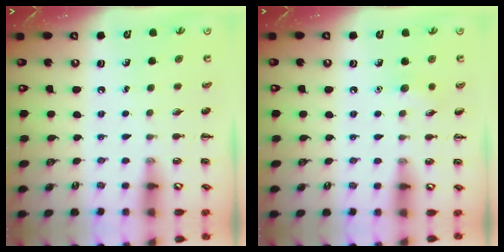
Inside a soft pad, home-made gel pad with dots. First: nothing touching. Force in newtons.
{"total": 5.6, "press": 5.4, "slide": 1.6}